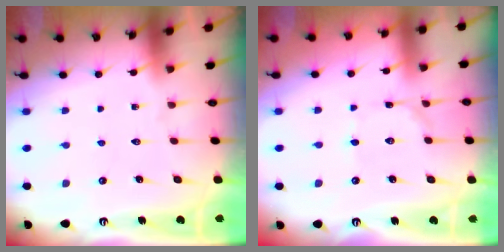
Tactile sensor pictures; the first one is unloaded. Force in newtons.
{"total": 0.9, "press": 0.9, "slide": 0.1}